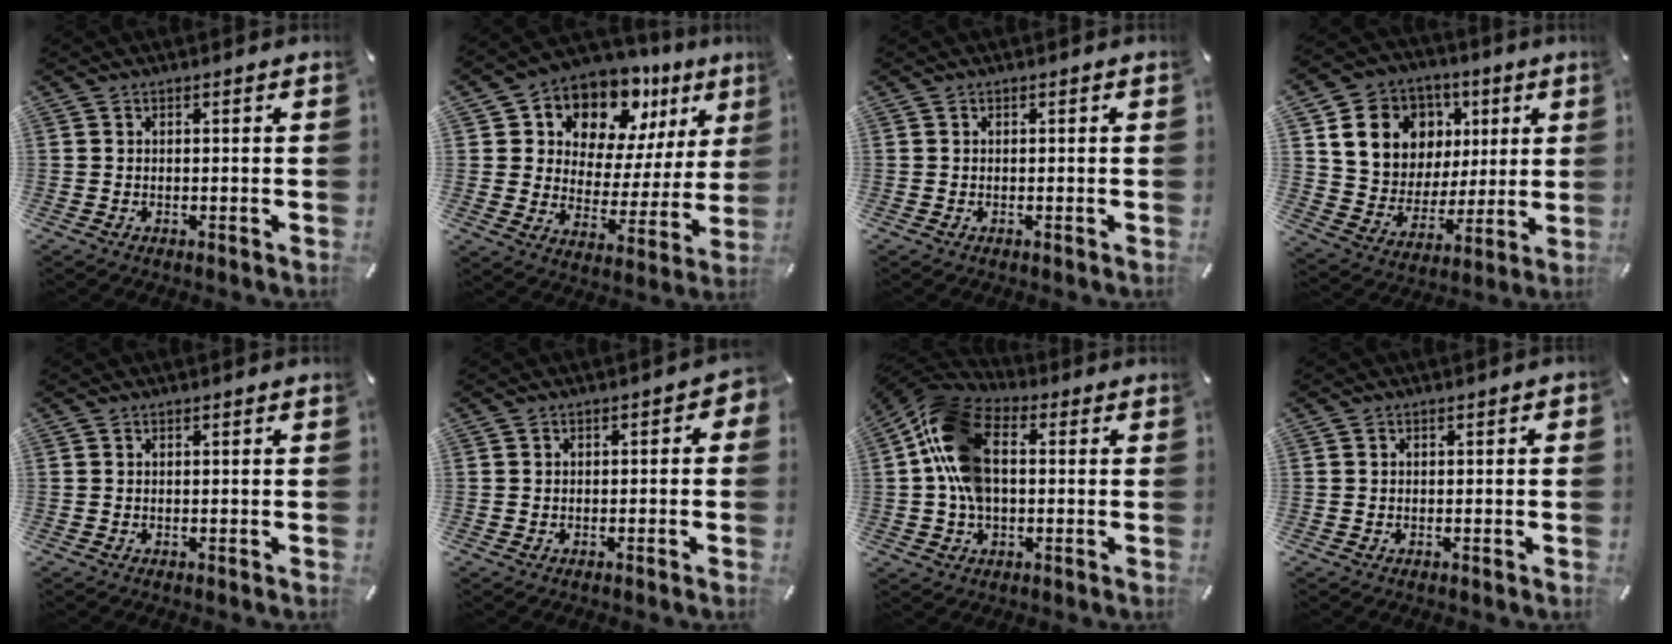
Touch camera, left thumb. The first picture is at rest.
{"total": 12.6, "force": [9.9, 7.2, 3.0], "torque": [-0.056, -0.094, 0.178]}
{"total": 0.0}
{"total": 15.4, "force": [5.8, 13.3, 5.1], "torque": [-0.083, -0.024, 0.122]}
{"total": 0.0}
{"total": 2.2, "force": [-1.1, 1.4, 1.2], "torque": [-0.014, 0.005, -0.025]}
{"total": 15.0, "force": [0.7, 10.2, 11.0], "torque": [-0.252, 0.009, 0.012]}
{"total": 0.9, "force": [-0.3, 0.7, 0.5], "torque": [-0.009, 0.002, -0.007]}